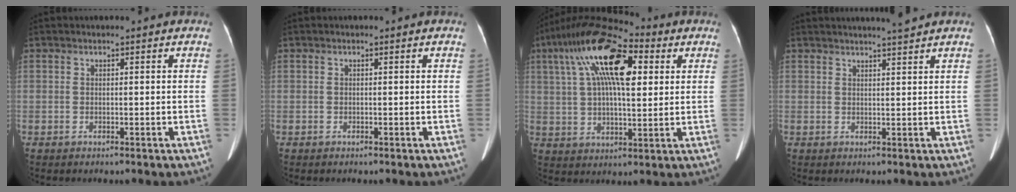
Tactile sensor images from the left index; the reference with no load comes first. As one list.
[{"total": 0.0}, {"total": 17.3, "force": [6.1, 5.9, 15.1], "torque": [-0.298, 0.046, 0.100]}, {"total": 4.4, "force": [3.8, -1.2, 1.9], "torque": [-0.026, 0.000, 0.052]}]